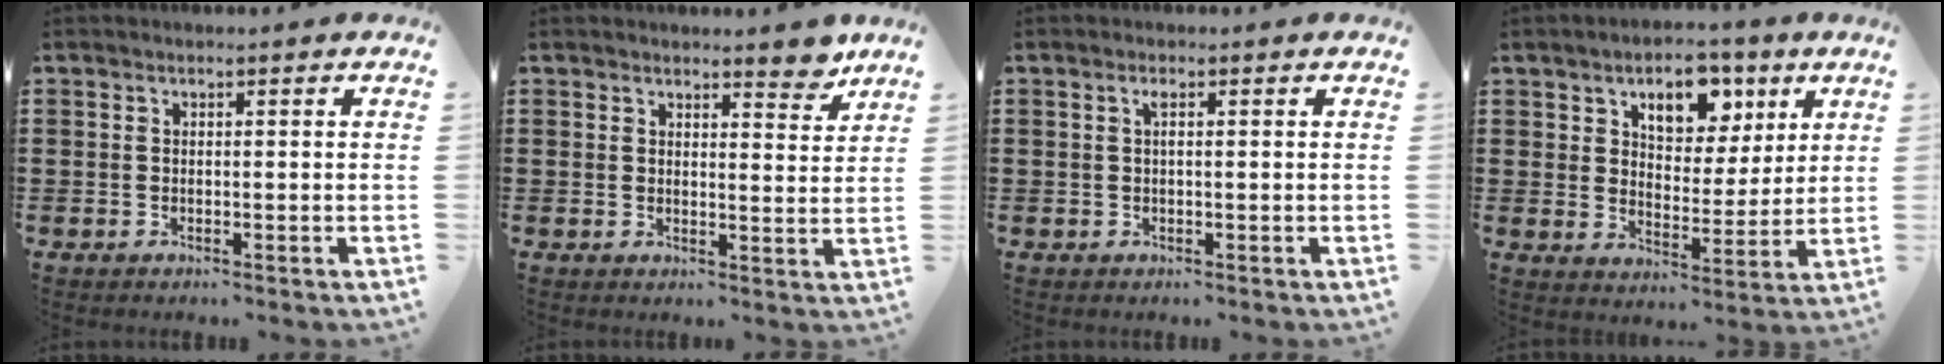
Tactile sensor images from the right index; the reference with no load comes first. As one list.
[{"total": 4.2, "force": [3.7, 1.2, 1.5], "torque": [-0.012, -0.015, 0.064]}, {"total": 1.0, "force": [0.2, 0.1, 0.9], "torque": [-0.019, 0.002, 0.003]}, {"total": 7.7, "force": [4.4, 4.8, 4.2], "torque": [-0.075, -0.002, 0.071]}]